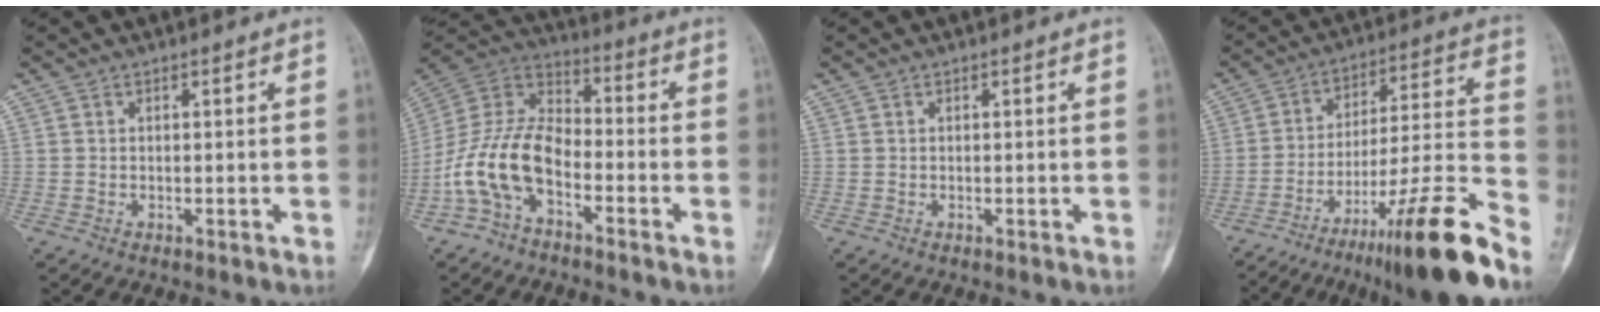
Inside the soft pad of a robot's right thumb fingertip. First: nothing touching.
{"total": 13.7, "force": [-5.5, 7.9, 9.8], "torque": [-0.194, 0.061, -0.116]}
{"total": 0.0}
{"total": 21.4, "force": [-15.4, 1.0, 14.9], "torque": [-0.203, 0.089, -0.246]}